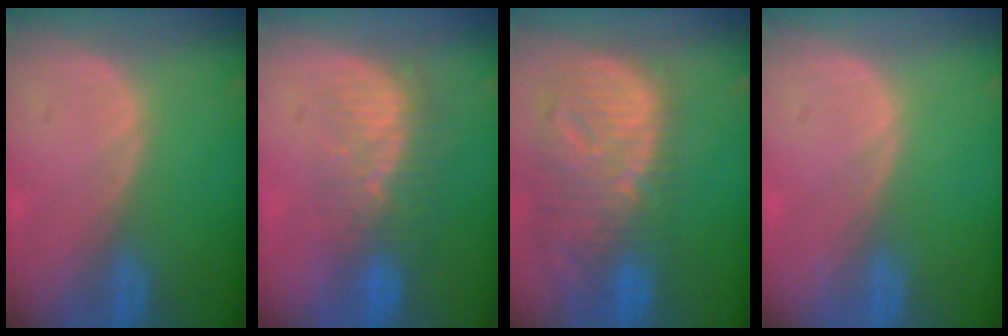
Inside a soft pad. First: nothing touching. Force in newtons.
{"total": 8.1, "press": 7.1, "slide": 3.9}
{"total": 12.7, "press": 11.0, "slide": 6.4}
{"total": 0.0}